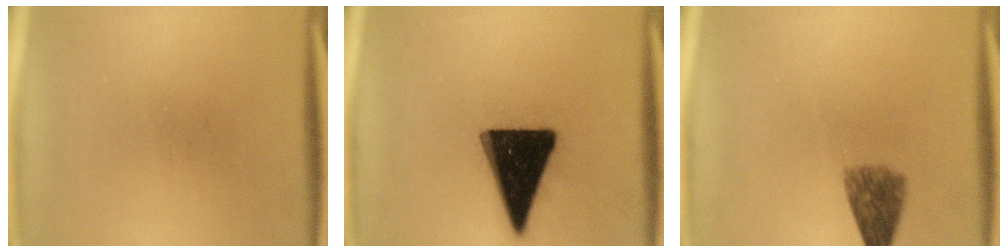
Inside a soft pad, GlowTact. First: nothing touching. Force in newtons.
{"total": 19.2}
{"total": 5.0}